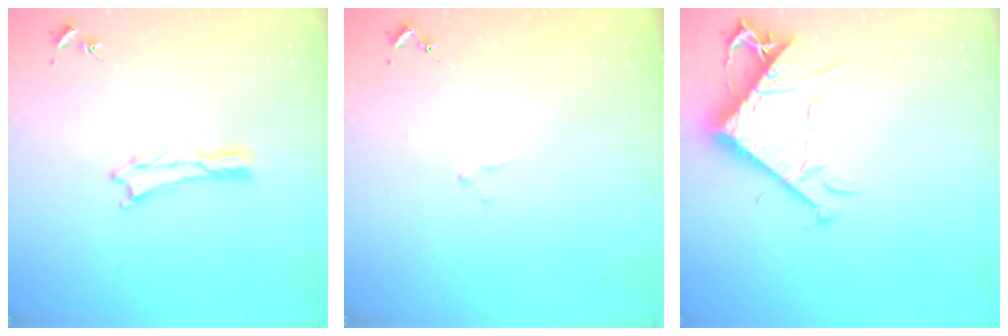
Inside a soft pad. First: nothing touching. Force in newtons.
{"total": 0.8, "press": 0.8, "slide": 0.2}
{"total": 8.9, "press": 8.8, "slide": 1.1}